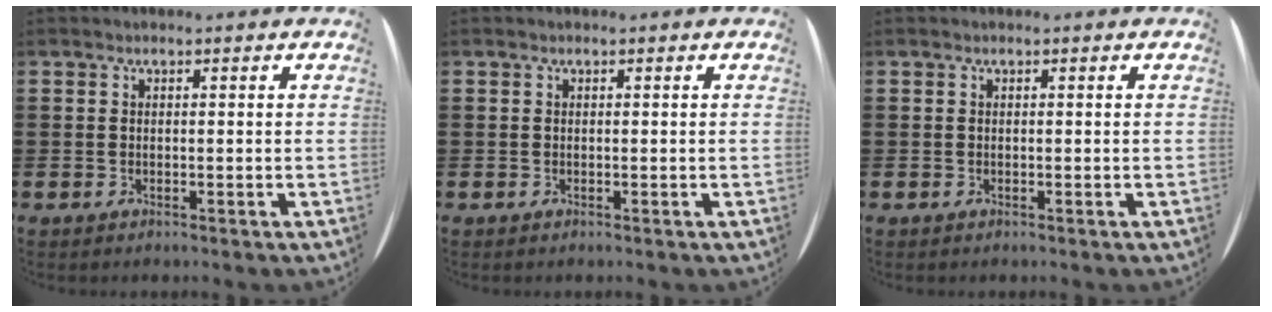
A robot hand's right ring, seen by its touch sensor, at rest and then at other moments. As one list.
[{"total": 0.0}, {"total": 0.0}]